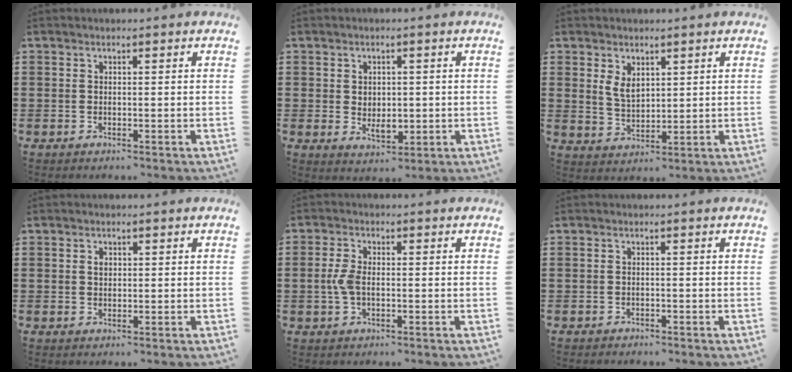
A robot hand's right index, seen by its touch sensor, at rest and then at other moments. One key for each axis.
{"total": 2.8, "fx": 0.2, "fy": 2.1, "fz": 1.9, "tx": -0.032, "ty": 0.003, "tz": 0.001}
{"total": 3.6, "fx": 1.8, "fy": 2.2, "fz": 2.3, "tx": -0.051, "ty": 0.006, "tz": 0.033}
{"total": 1.2, "fx": 0.3, "fy": 0.8, "fz": 0.8, "tx": -0.018, "ty": 0.004, "tz": 0.006}
{"total": 3.5, "fx": -0.4, "fy": 1.7, "fz": 3.0, "tx": -0.080, "ty": -0.005, "tz": -0.014}
{"total": 0.8, "fx": -0.8, "fy": 0.2, "fz": -0.2, "tx": 0.001, "ty": 0.003, "tz": -0.018}